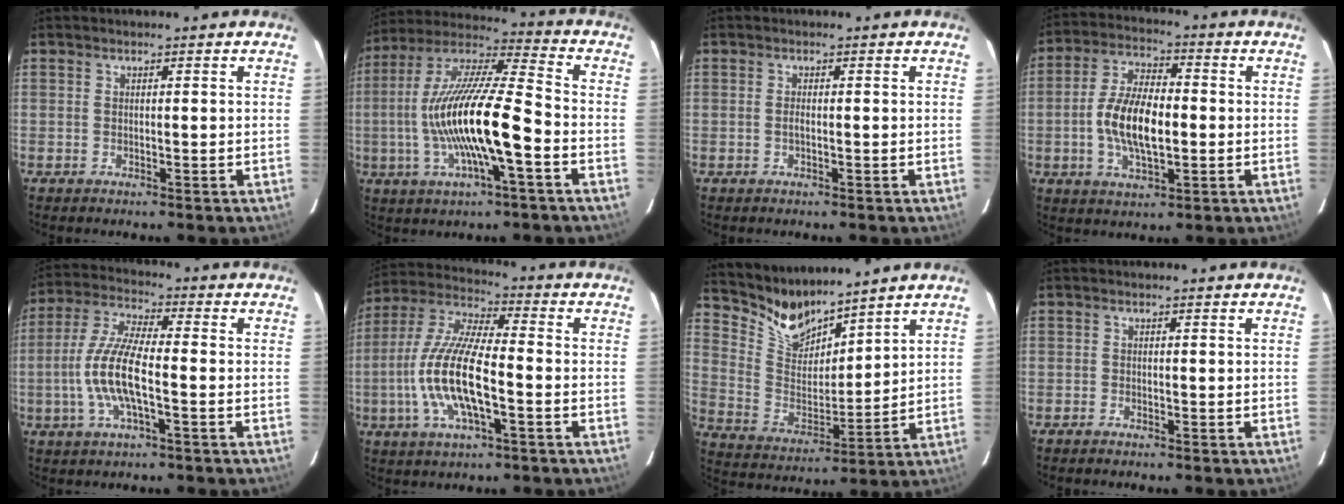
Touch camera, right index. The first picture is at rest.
{"total": 18.3, "force": [-4.4, 2.7, 17.6], "torque": [-0.339, -0.007, -0.085]}
{"total": 0.7, "force": [-0.2, 0.2, 0.7], "torque": [-0.013, -0.001, -0.004]}
{"total": 11.0, "force": [-1.6, 4.7, 9.9], "torque": [-0.198, 0.004, -0.028]}
{"total": 11.3, "force": [-2.6, 2.8, 10.6], "torque": [-0.225, -0.001, -0.053]}
{"total": 15.3, "force": [-3.9, 4.4, 14.1], "torque": [-0.290, -0.005, -0.079]}
{"total": 9.8, "force": [9.3, 2.1, 2.2], "torque": [-0.056, -0.012, 0.189]}
{"total": 0.6, "force": [-0.6, 0.2, -0.1], "torque": [-0.002, -0.001, -0.013]}